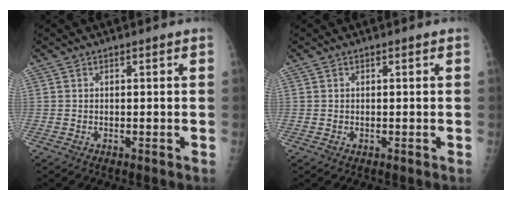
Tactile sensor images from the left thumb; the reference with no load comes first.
{"total": 0.7, "force": [0.2, 0.5, 0.4], "torque": [-0.001, -0.001, 0.002]}